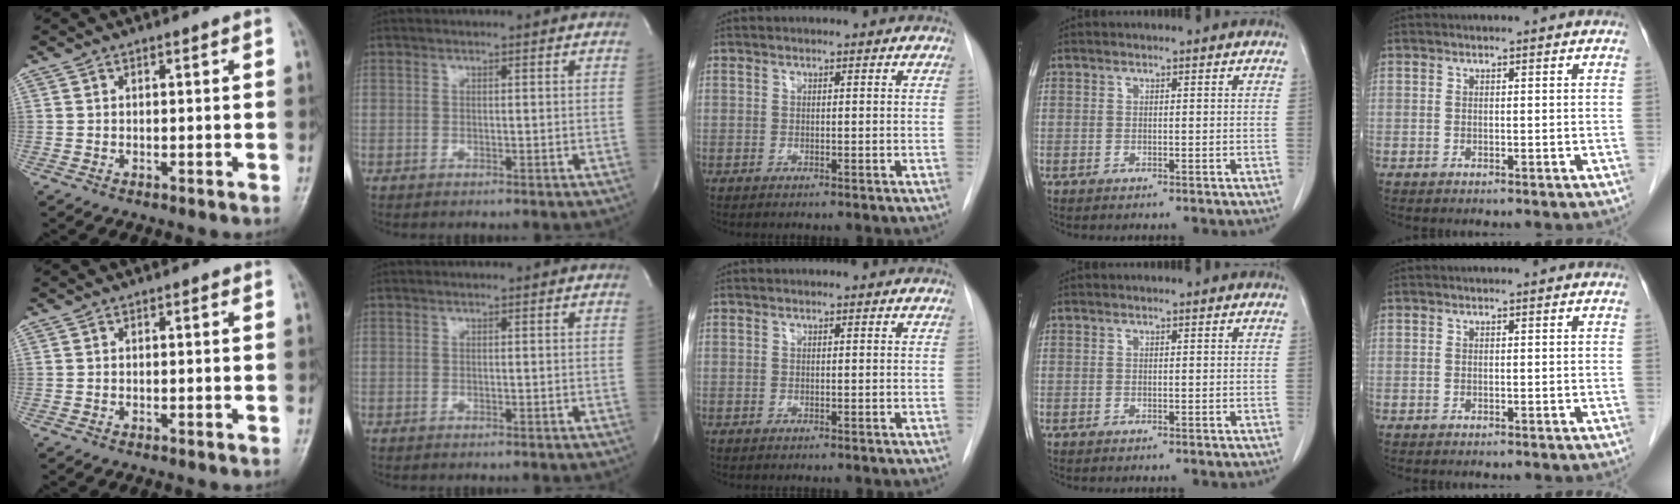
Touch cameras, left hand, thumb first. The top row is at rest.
{}